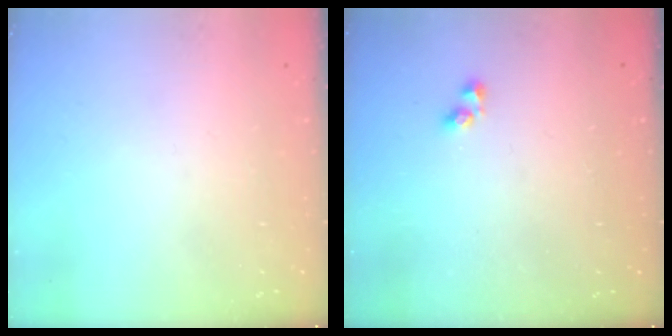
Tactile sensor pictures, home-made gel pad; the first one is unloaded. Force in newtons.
{"total": 1.9, "press": 1.9, "slide": 0.4}